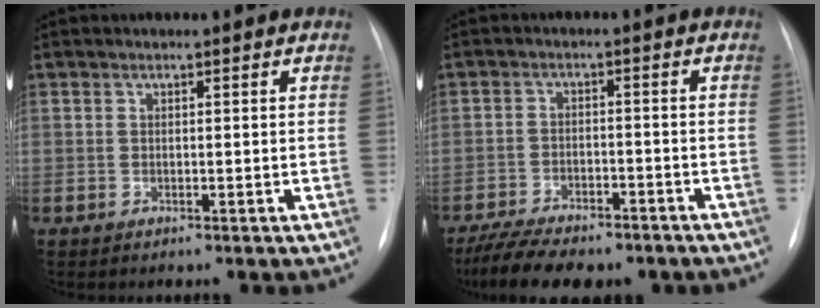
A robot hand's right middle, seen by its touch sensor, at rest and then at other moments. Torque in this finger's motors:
{"motor_torque": [1.10, -1.04, 0.22, 0.08]}